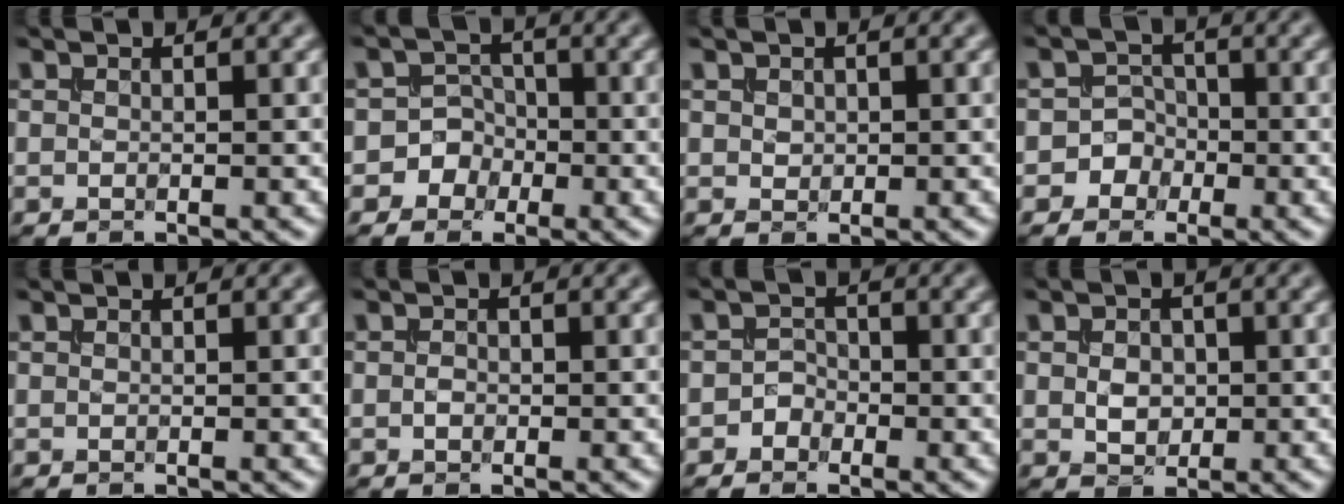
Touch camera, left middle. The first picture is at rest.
{"total": 3.8, "force": [-1.7, 3.4, 0.2], "torque": [0.033, 0.010, -0.048]}
{"total": 0.7, "force": [0.2, 0.6, 0.3], "torque": [-0.008, -0.002, 0.006]}
{"total": 2.9, "force": [-1.3, 2.6, 0.1], "torque": [0.034, 0.010, -0.037]}
{"total": 0.0}
{"total": 0.7, "force": [-0.3, 0.5, 0.4], "torque": [-0.010, -0.001, -0.008]}
{"total": 1.3, "force": [-0.8, 1.0, 0.1], "torque": [0.003, 0.007, -0.015]}
{"total": 2.1, "force": [-0.1, 1.7, 1.3], "torque": [-0.029, 0.000, -0.004]}